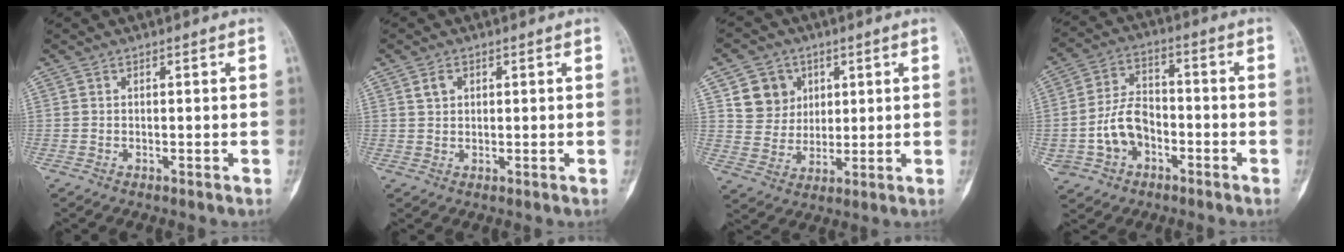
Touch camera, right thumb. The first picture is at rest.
{"total": 2.3, "force": [1.0, 1.6, 1.2], "torque": [-0.017, 0.001, 0.020]}
{"total": 8.7, "force": [3.4, 7.7, 2.3], "torque": [-0.005, -0.013, 0.066]}
{"total": 10.5, "force": [-2.9, 7.7, 6.4], "torque": [-0.103, 0.034, -0.052]}